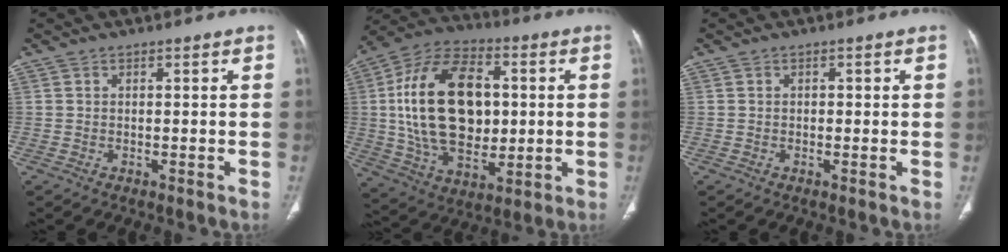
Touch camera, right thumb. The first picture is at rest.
{"total": 24.3, "force": [2.2, 14.9, 19.1], "torque": [-0.323, 0.002, 0.043]}
{"total": 0.5, "force": [0.0, 0.4, 0.3], "torque": [0.002, 0.001, -0.004]}